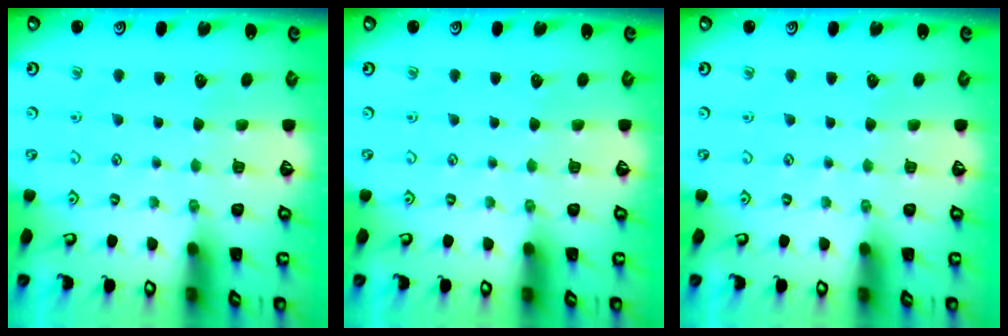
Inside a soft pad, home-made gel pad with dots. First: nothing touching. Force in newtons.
{"total": 0.0}
{"total": 0.0}